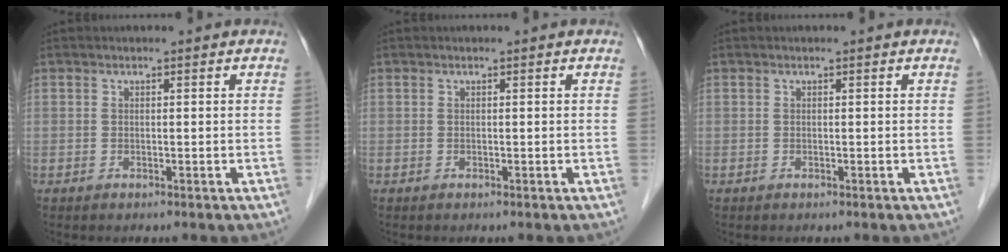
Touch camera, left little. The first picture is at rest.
{"total": 0.0}
{"total": 0.0}